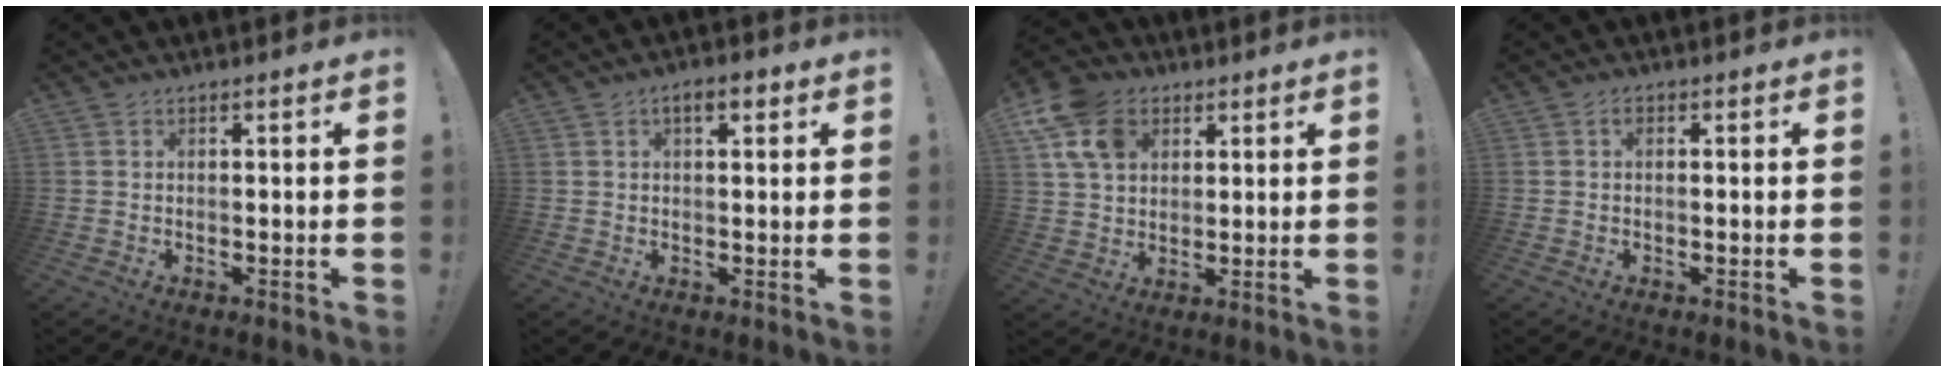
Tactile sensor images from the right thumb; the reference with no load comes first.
{"total": 4.0, "force": [1.8, 1.6, 3.2], "torque": [-0.041, -0.002, 0.027]}
{"total": 12.8, "force": [5.7, 9.3, 6.6], "torque": [-0.115, -0.012, 0.114]}
{"total": 1.0, "force": [0.3, 0.6, 0.8], "torque": [-0.014, 0.004, 0.003]}